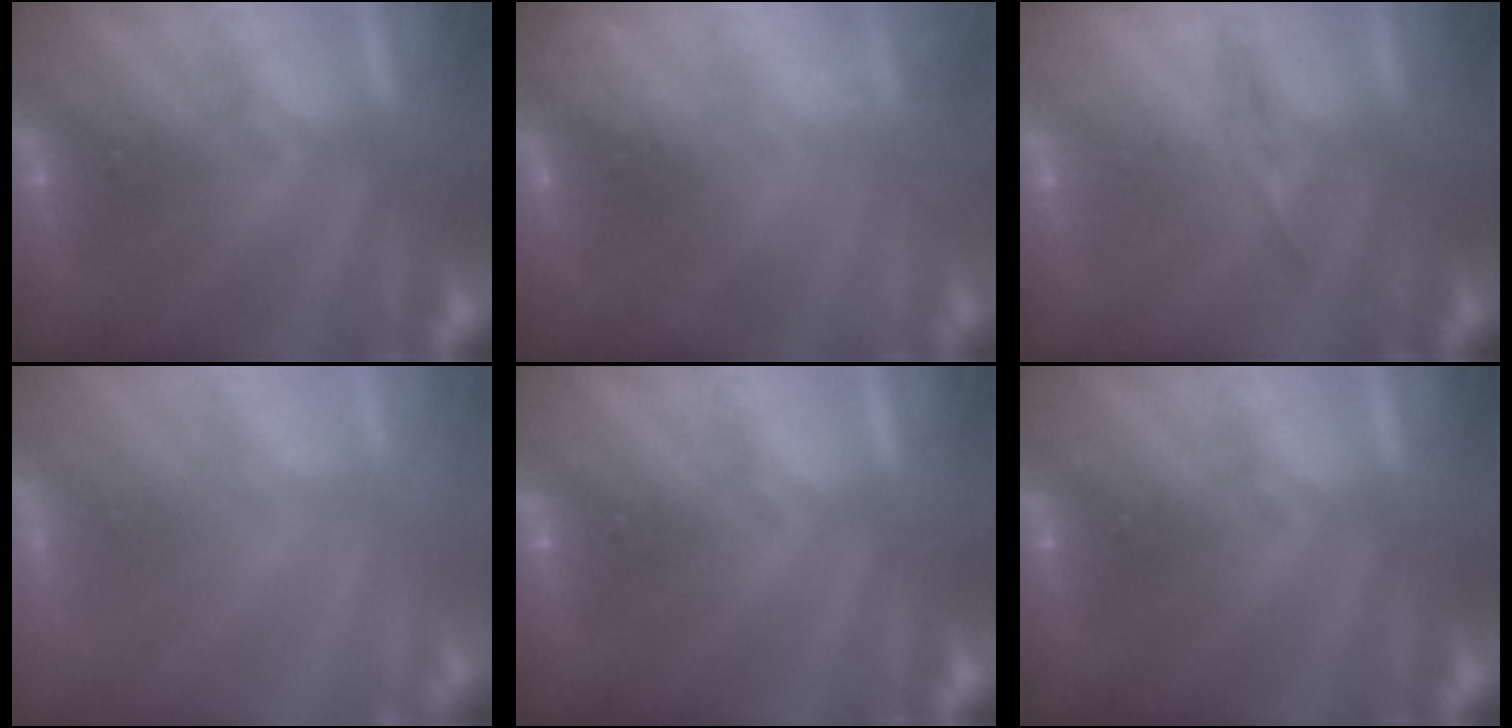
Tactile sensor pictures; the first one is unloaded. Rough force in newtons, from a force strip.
{"total": 1.4}
{"total": 1.0}
{"total": 8.0}
{"total": 0.0}
{"total": 0.0}